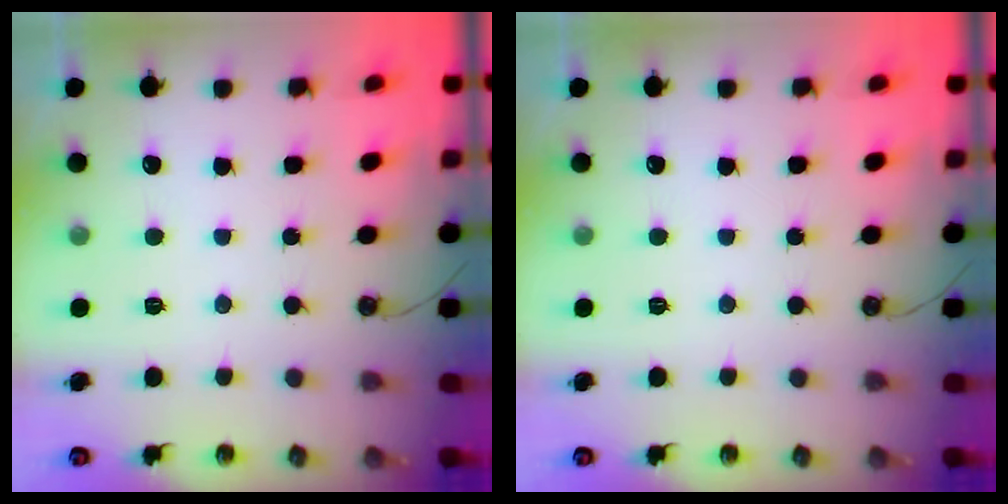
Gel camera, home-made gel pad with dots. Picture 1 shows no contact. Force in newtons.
{"total": 0.0}